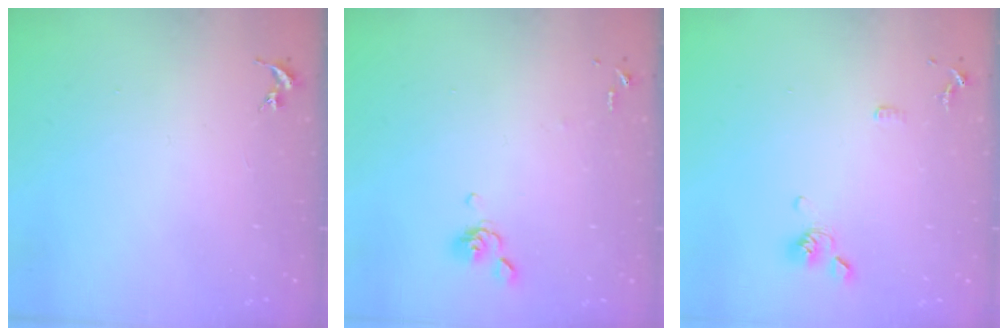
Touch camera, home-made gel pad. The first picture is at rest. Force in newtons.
{"total": 6.4, "press": 6.2, "slide": 1.5}
{"total": 9.1, "press": 8.9, "slide": 1.9}